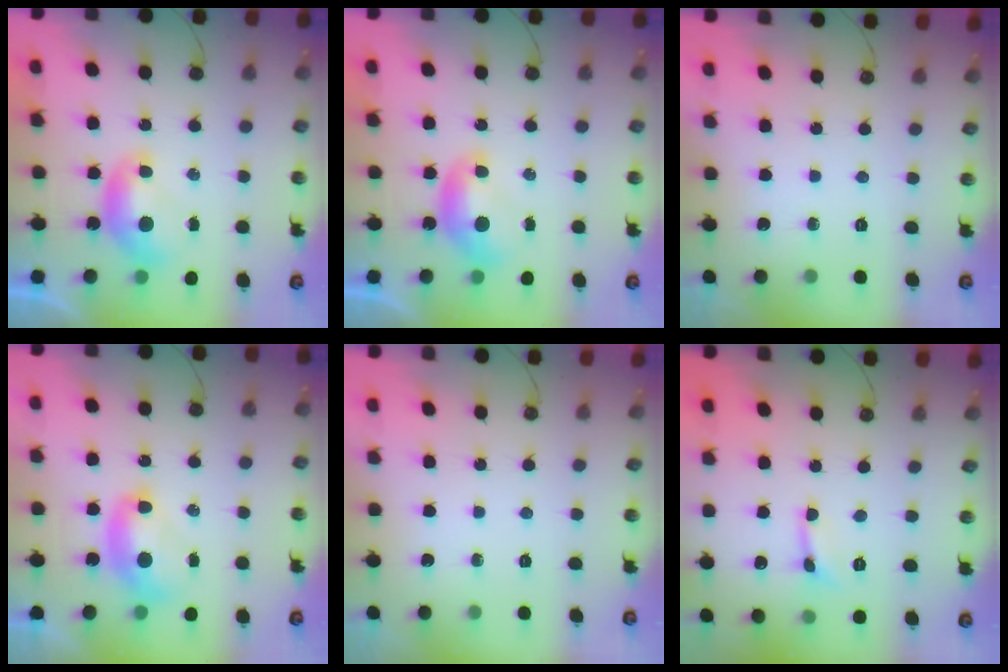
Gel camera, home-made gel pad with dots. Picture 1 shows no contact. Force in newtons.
{"total": 0.0}
{"total": 0.0}
{"total": 2.7, "press": 2.7, "slide": 0.1}
{"total": 0.0}
{"total": 0.0}